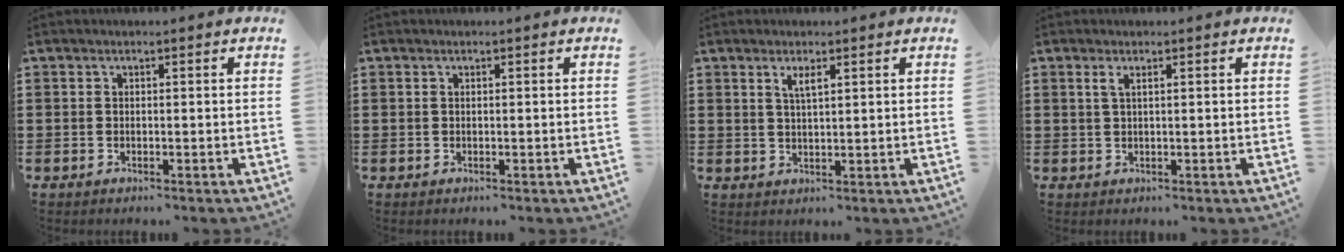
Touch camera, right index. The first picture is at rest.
{"total": 0.0}
{"total": 2.4, "force": [1.3, 0.6, 1.9], "torque": [-0.040, 0.002, 0.022]}
{"total": 1.3, "force": [0.6, 0.2, 1.1], "torque": [-0.024, 0.003, 0.010]}